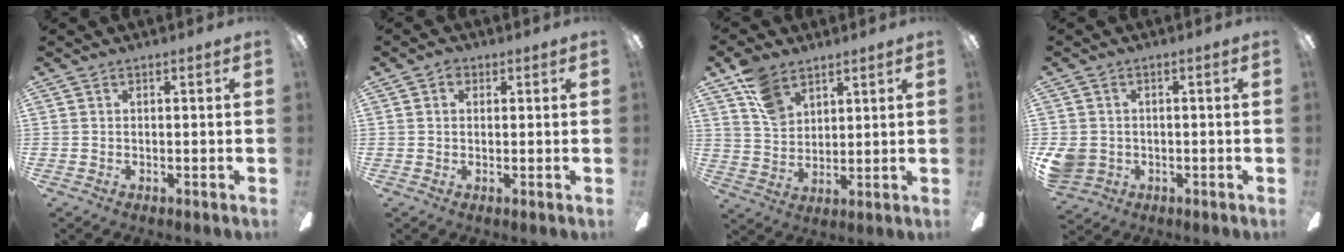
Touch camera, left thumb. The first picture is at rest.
{"total": 2.0, "force": [0.5, 1.5, 1.1], "torque": [-0.015, 0.004, 0.007]}
{"total": 9.9, "force": [6.5, 6.1, 4.4], "torque": [-0.084, -0.019, 0.126]}
{"total": 5.1, "force": [-1.3, 4.6, 2.0], "torque": [-0.056, 0.013, -0.022]}